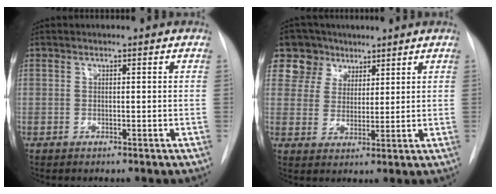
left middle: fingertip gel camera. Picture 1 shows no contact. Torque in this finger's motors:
{"motor_torque": [1.05, -1.09, 0.21, 0.03]}